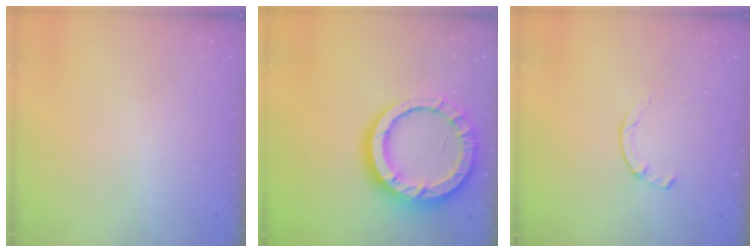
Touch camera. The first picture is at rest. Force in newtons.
{"total": 17.2, "press": 17.1, "slide": 1.5}
{"total": 1.9, "press": 1.9, "slide": 0.3}